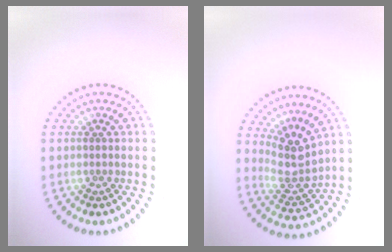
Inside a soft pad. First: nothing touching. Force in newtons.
{"total": 3.8, "press": 2.8, "slide": 2.7}